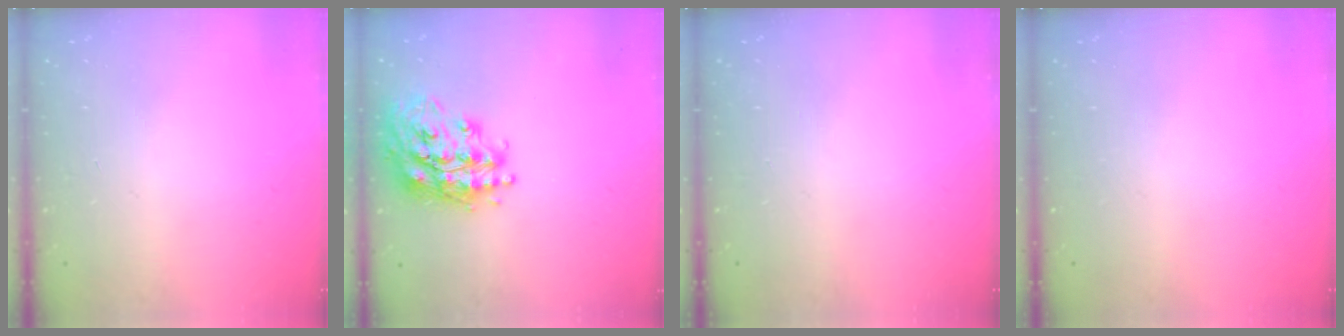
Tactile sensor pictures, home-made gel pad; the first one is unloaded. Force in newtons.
{"total": 19.6, "press": 19.5, "slide": 1.5}
{"total": 0.0}
{"total": 0.0}